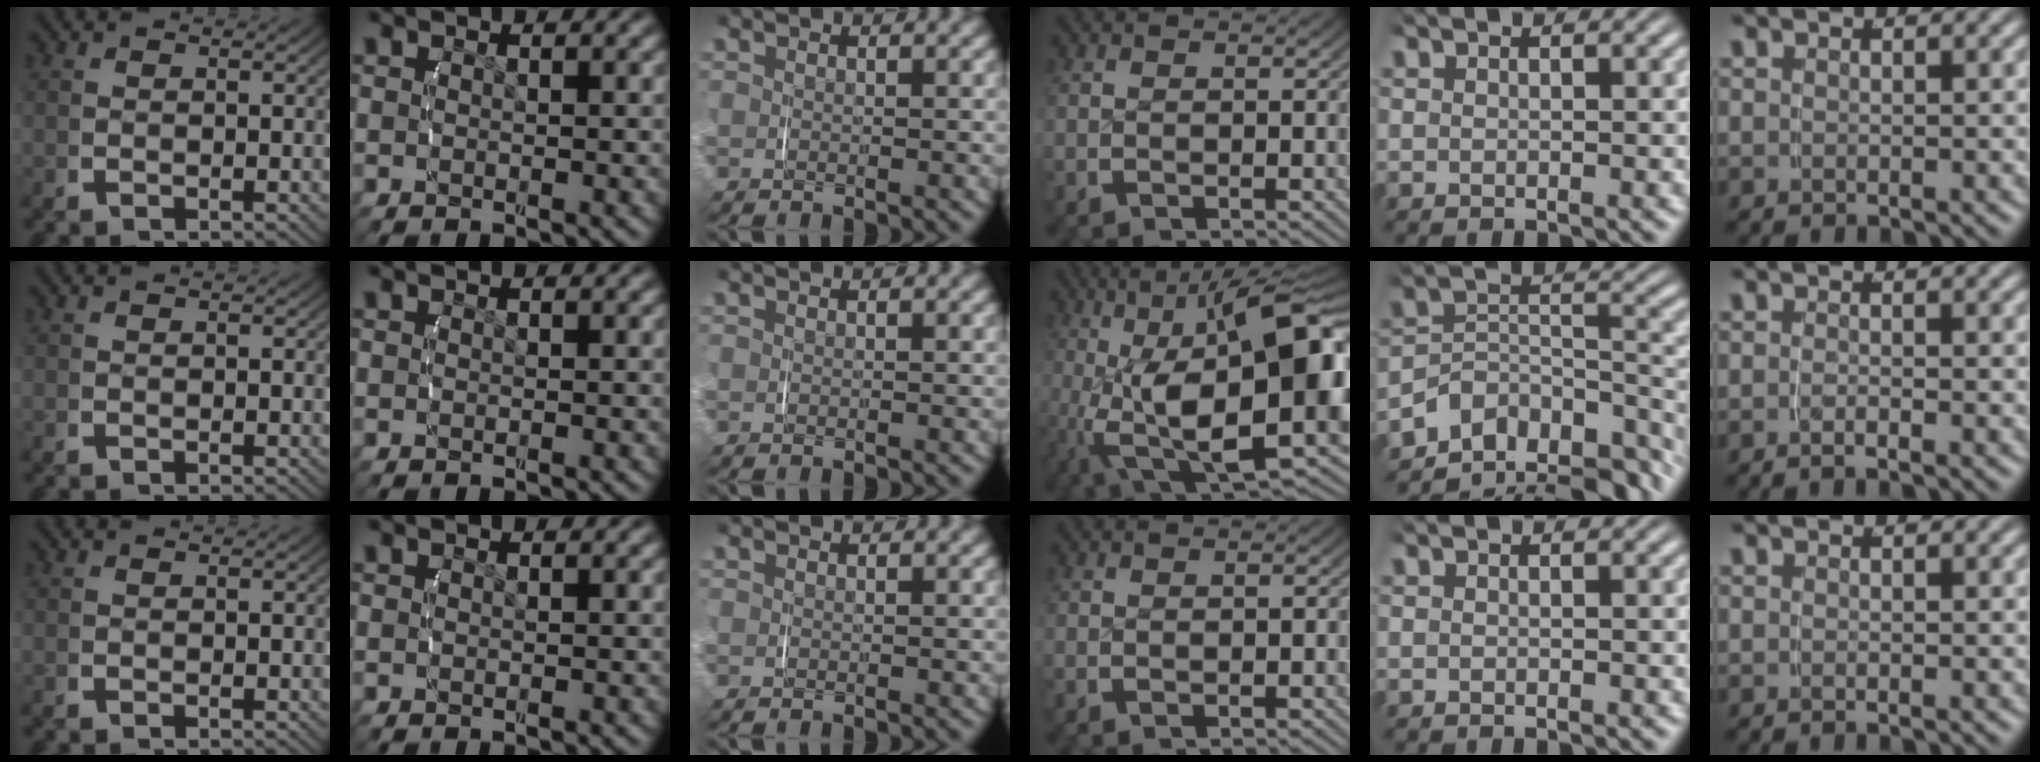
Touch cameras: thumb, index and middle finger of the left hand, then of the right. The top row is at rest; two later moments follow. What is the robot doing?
{"motion": "lift_and_place", "object": "ethernet cable"}